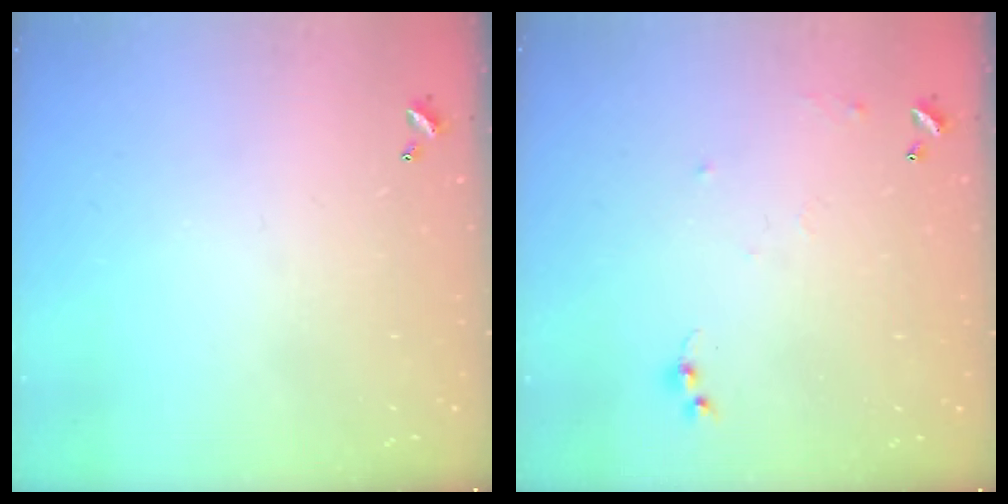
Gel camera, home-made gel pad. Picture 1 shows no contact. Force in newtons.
{"total": 6.6, "press": 6.6, "slide": 0.6}